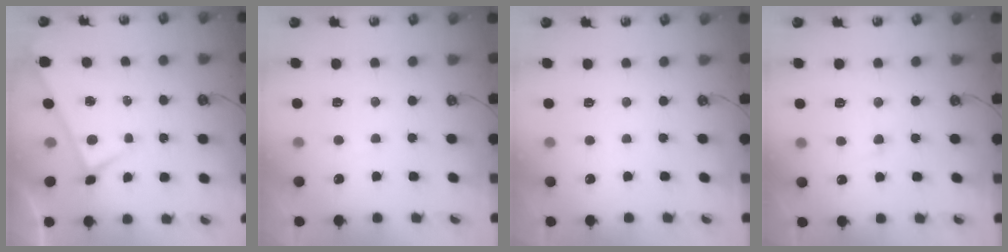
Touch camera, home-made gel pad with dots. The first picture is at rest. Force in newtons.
{"total": 0.7, "press": 0.6, "slide": 0.4}
{"total": 3.0, "press": 3.0, "slide": 0.2}
{"total": 1.1, "press": 0.7, "slide": 0.9}